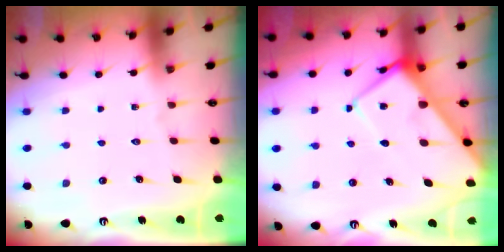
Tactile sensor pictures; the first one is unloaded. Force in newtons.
{"total": 10.1, "press": 10.1, "slide": 1.0}